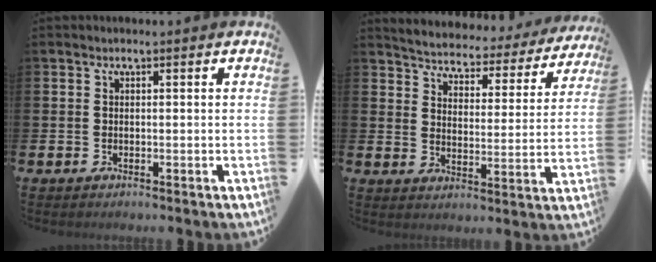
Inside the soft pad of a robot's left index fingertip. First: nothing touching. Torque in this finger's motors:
{"motor_torque": [0.69, -1.45, 0.44, 0.08]}